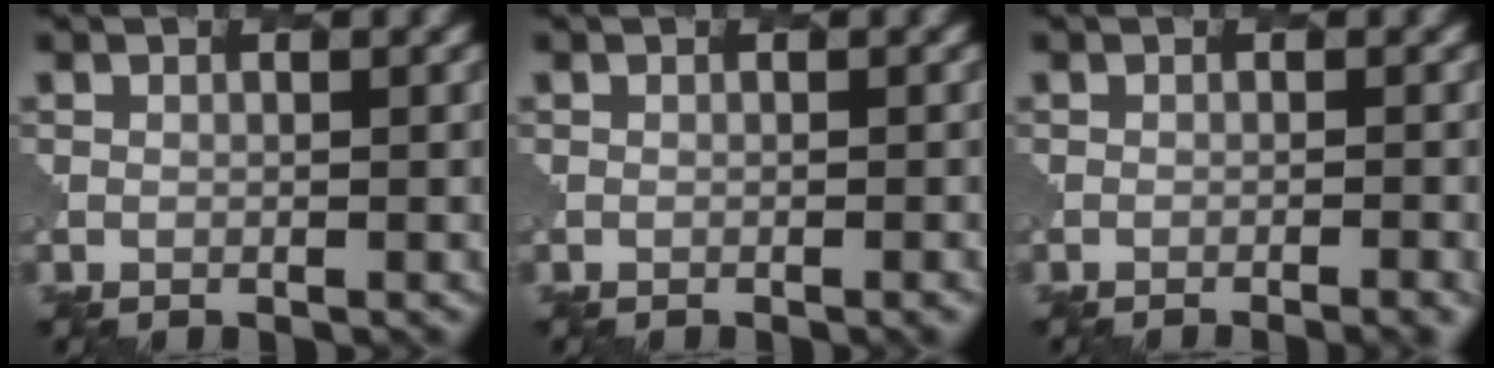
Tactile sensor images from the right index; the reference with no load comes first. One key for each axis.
{"total": 1.0, "fx": -0.4, "fy": 0.4, "fz": 0.8, "tx": 0.002, "ty": 0.004, "tz": 0.000}
{"total": 2.5, "fx": -1.3, "fy": 0.8, "fz": 2.0, "tx": -0.012, "ty": 0.013, "tz": -0.016}